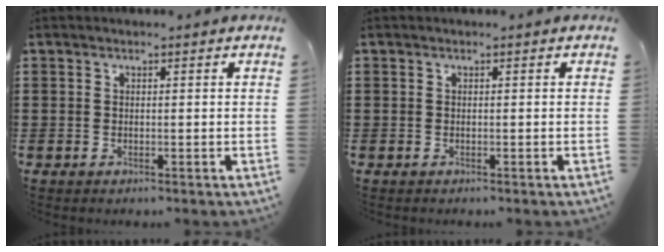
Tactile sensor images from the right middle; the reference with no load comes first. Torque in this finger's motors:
{"motor_torque": [-0.46, 0.15, -0.08, -0.02]}